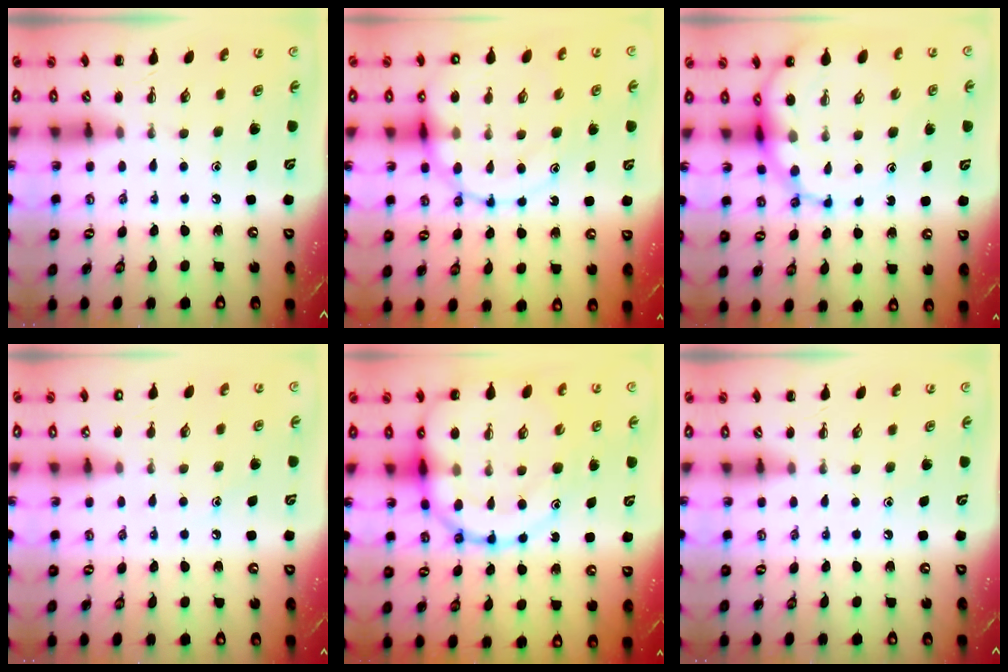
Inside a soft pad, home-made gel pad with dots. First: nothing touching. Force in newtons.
{"total": 17.0, "press": 16.8, "slide": 3.0}
{"total": 12.4, "press": 12.0, "slide": 3.4}
{"total": 6.5, "press": 6.3, "slide": 1.4}
{"total": 23.5, "press": 23.3, "slide": 3.2}
{"total": 6.3, "press": 6.0, "slide": 1.8}